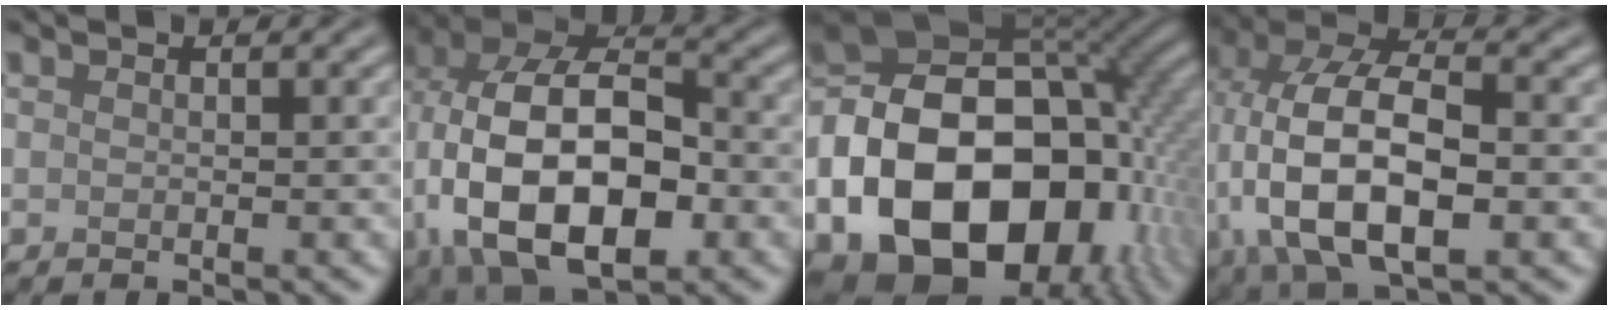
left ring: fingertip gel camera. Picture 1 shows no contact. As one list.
[{"total": 16.1, "force": [-3.0, 9.6, 12.6], "torque": [-0.237, -0.009, -0.055]}, {"total": 21.2, "force": [-6.1, 14.9, 13.8], "torque": [-0.267, -0.016, -0.093]}, {"total": 13.5, "force": [-1.7, 7.2, 11.3], "torque": [-0.226, 0.005, -0.033]}]